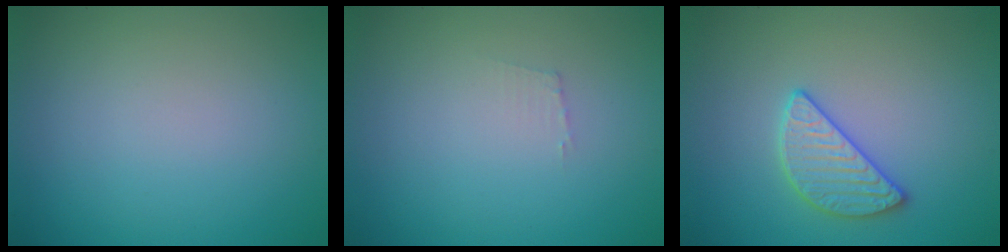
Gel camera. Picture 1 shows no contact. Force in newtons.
{"total": 0.7, "press": 0.7, "slide": 0.1}
{"total": 2.7, "press": 2.7, "slide": 0.4}